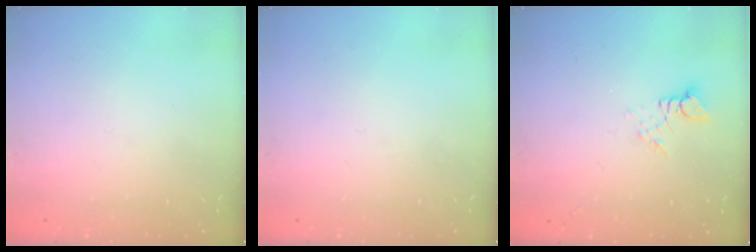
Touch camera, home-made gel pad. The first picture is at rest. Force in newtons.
{"total": 0.0}
{"total": 3.0, "press": 3.0, "slide": 0.3}